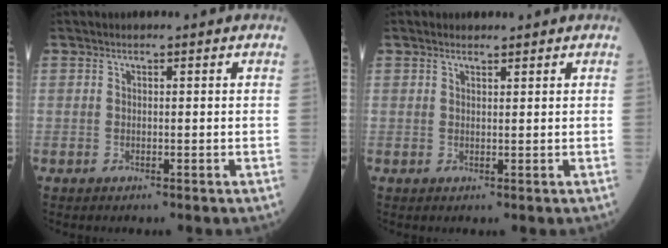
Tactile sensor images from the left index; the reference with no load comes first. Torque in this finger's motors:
{"motor_torque": [0.99, -1.16, 0.01, 0.03]}